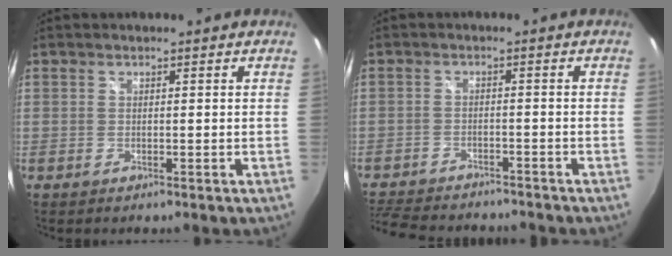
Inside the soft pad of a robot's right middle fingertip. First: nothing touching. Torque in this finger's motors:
{"motor_torque": [1.01, -1.13, 0.33, 0.09]}